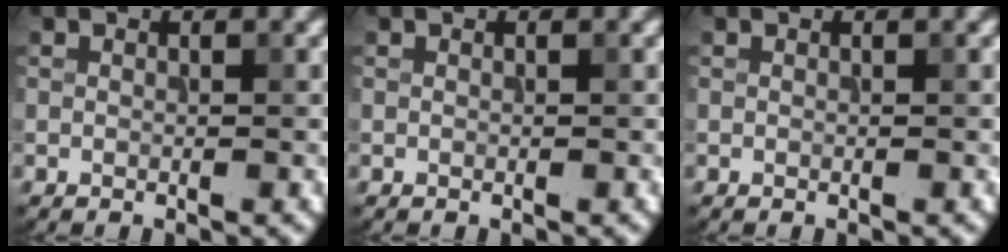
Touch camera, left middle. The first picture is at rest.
{"total": 0.0}
{"total": 0.0}